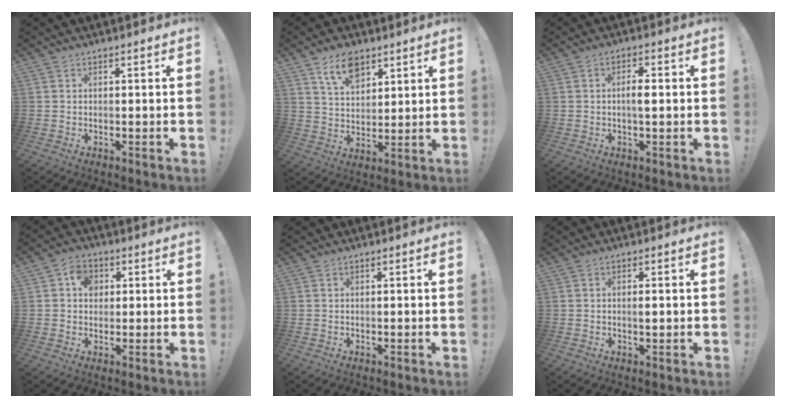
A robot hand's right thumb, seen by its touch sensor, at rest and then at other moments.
{"total": 10.1, "force": [6.5, 5.6, 5.3], "torque": [-0.085, -0.025, 0.121]}
{"total": 3.7, "force": [-0.1, 1.1, 3.5], "torque": [-0.049, 0.000, -0.008]}
{"total": 6.6, "force": [1.7, 5.5, 3.2], "torque": [-0.040, 0.002, 0.028]}
{"total": 0.0}
{"total": 1.4, "force": [0.1, 0.3, 1.4], "torque": [-0.012, -0.006, -0.002]}